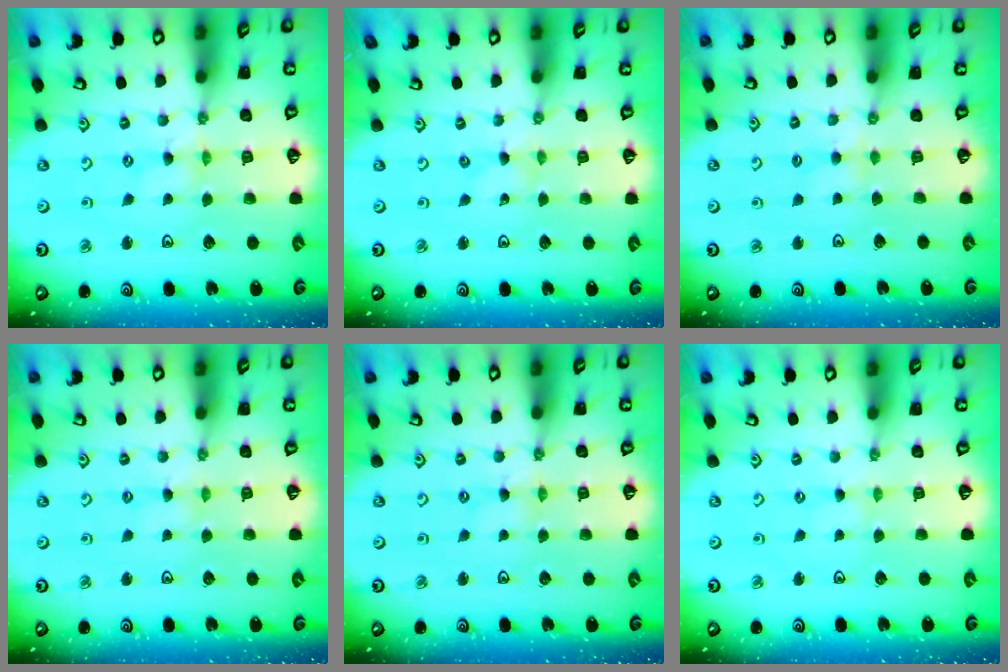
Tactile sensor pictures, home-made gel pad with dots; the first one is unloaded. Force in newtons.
{"total": 0.0}
{"total": 2.7, "press": 2.6, "slide": 0.5}
{"total": 2.6, "press": 2.5, "slide": 0.4}
{"total": 0.8, "press": 0.7, "slide": 0.2}
{"total": 0.5, "press": 0.5, "slide": 0.1}